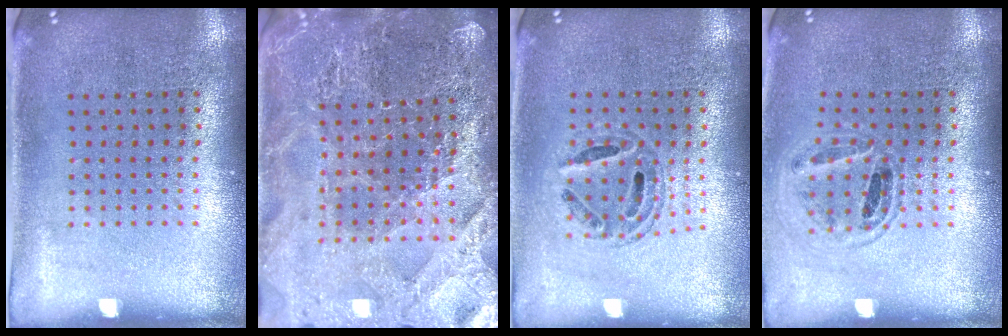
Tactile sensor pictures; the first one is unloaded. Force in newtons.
{"total": 3.7, "press": 3.6, "slide": 1.0}
{"total": 0.7, "press": 0.7, "slide": 0.2}
{"total": 0.8, "press": 0.8, "slide": 0.1}